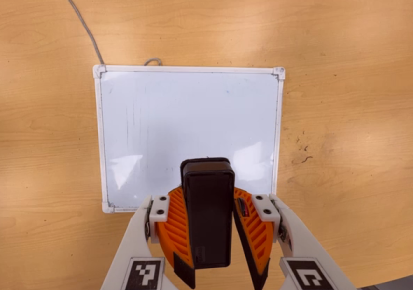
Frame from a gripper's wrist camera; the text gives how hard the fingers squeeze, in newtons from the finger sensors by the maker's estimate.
{"total": 8.3, "left": 8.9, "right": 7.8}